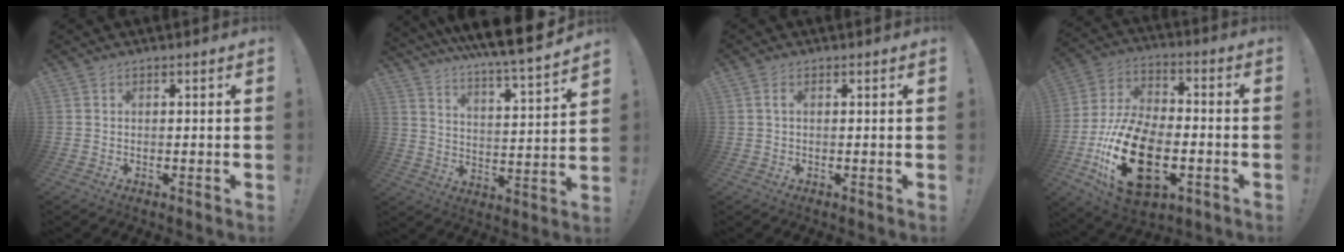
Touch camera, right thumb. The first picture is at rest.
{"total": 9.2, "force": [8.2, -0.3, 4.1], "torque": [-0.078, -0.086, 0.132]}
{"total": 1.6, "force": [0.5, 0.8, 1.3], "torque": [-0.023, 0.002, 0.007]}
{"total": 24.4, "force": [-7.8, 14.6, 18.0], "torque": [-0.343, 0.044, -0.118]}